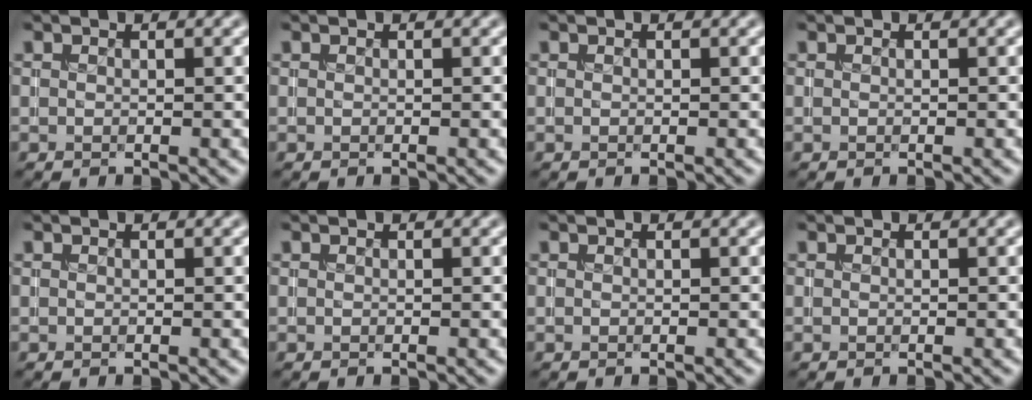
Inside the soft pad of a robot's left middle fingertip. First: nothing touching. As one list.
[{"total": 0.0}, {"total": 0.0}, {"total": 0.0}, {"total": 0.0}, {"total": 0.0}, {"total": 0.0}, {"total": 0.0}]